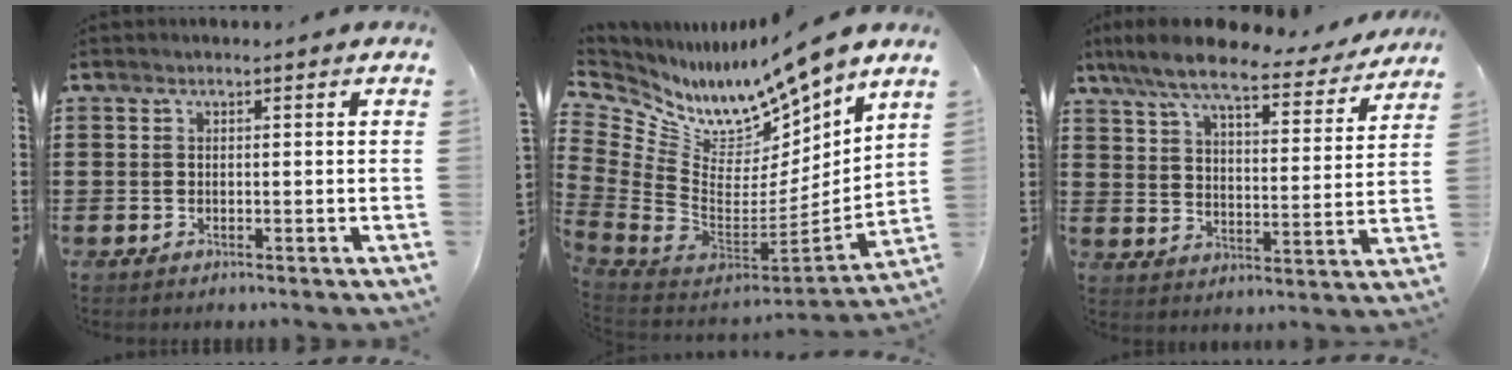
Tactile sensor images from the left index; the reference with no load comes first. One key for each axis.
{"total": 10.3, "fx": 9.2, "fy": 3.1, "fz": 3.3, "tx": -0.099, "ty": -0.101, "tz": 0.158}
{"total": 9.1, "fx": 7.8, "fy": 1.4, "fz": 4.5, "tx": -0.118, "ty": -0.036, "tz": 0.133}